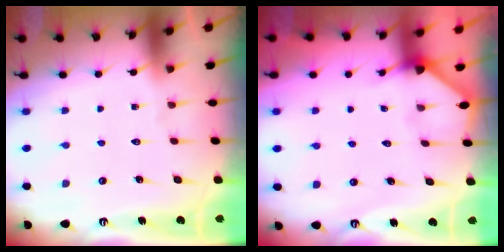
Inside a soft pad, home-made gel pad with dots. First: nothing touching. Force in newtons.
{"total": 2.7, "press": 2.7, "slide": 0.2}